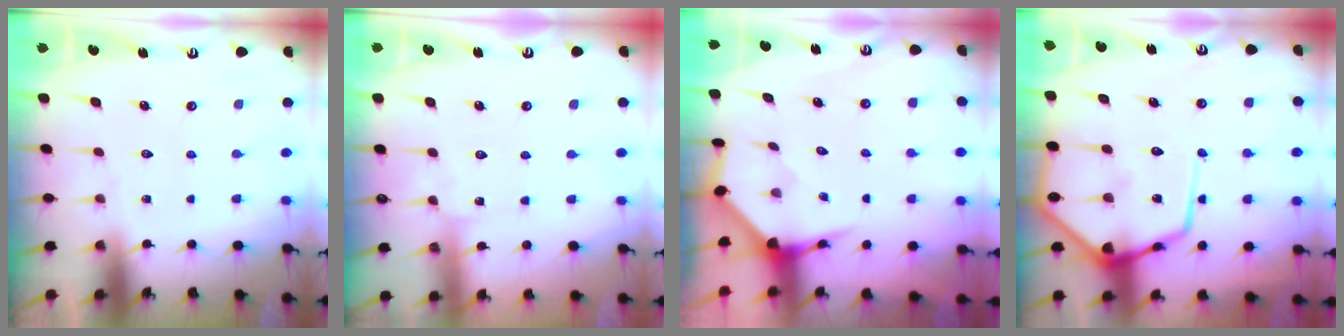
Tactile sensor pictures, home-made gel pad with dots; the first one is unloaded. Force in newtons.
{"total": 1.8, "press": 1.8, "slide": 0.2}
{"total": 4.0, "press": 3.9, "slide": 0.4}
{"total": 15.2, "press": 15.1, "slide": 1.6}